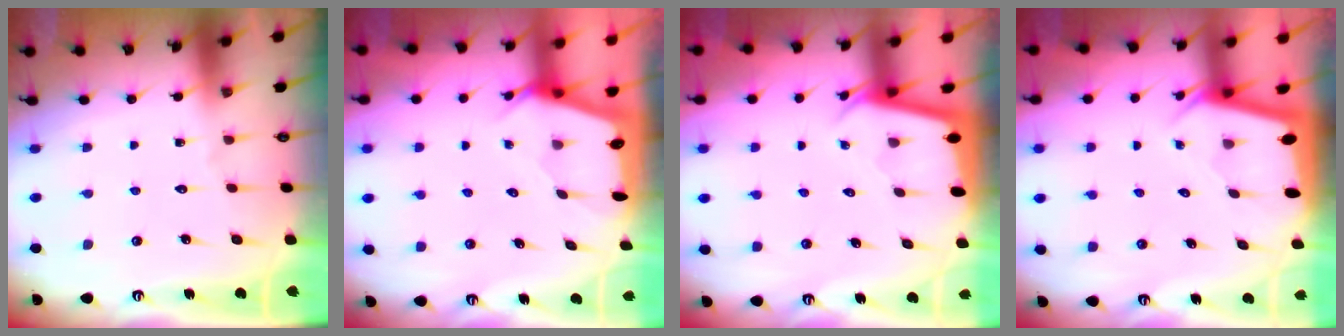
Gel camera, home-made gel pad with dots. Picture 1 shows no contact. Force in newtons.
{"total": 2.4, "press": 2.4, "slide": 0.3}
{"total": 2.3, "press": 2.3, "slide": 0.1}
{"total": 2.2, "press": 2.2, "slide": 0.1}